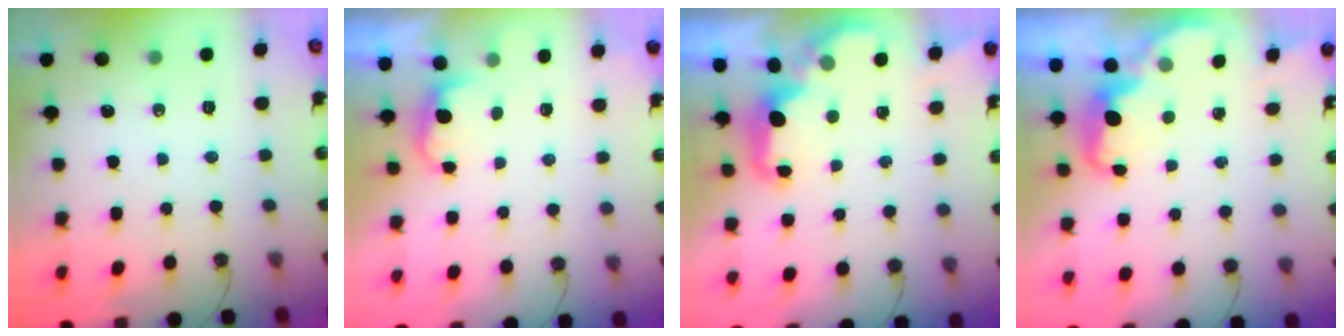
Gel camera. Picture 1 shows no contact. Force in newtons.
{"total": 2.0, "press": 1.8, "slide": 0.8}
{"total": 2.4, "press": 2.3, "slide": 0.8}
{"total": 2.5, "press": 2.4, "slide": 0.7}